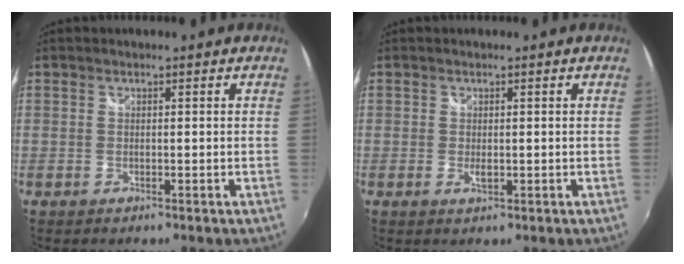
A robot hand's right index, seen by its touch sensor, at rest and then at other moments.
{"total": 1.4, "force": [-0.2, 0.6, 1.2], "torque": [-0.022, -0.002, -0.004]}